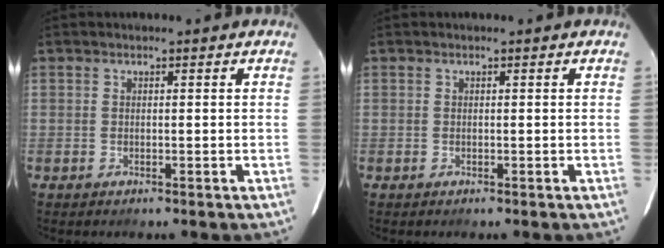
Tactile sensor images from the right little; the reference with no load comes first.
{"total": 0.0}